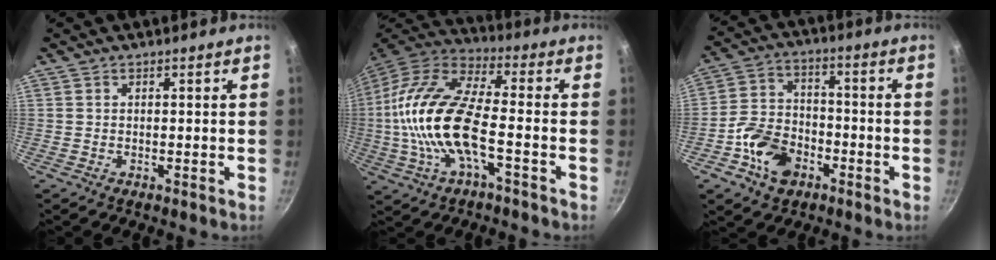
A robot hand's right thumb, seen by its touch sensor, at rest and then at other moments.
{"total": 19.8, "force": [-3.3, 8.0, 17.8], "torque": [-0.352, 0.034, -0.077]}
{"total": 11.3, "force": [-5.0, 8.0, 6.3], "torque": [-0.097, 0.041, -0.098]}